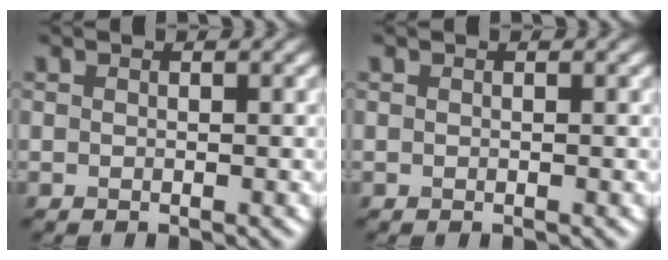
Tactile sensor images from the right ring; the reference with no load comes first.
{"total": 0.0}